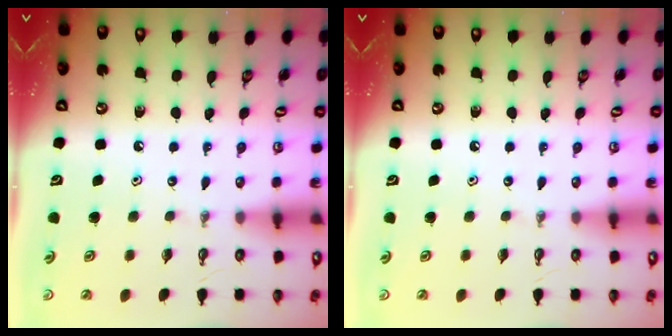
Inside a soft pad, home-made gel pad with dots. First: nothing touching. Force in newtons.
{"total": 0.0}